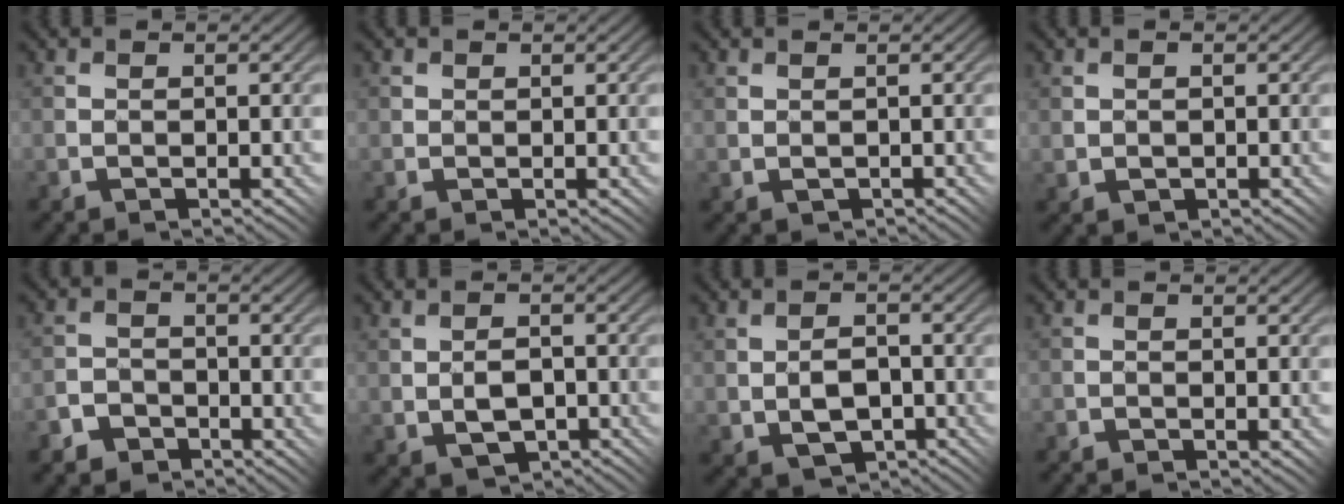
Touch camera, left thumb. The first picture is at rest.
{"total": 1.3, "force": [0.8, 1.1, 0.0], "torque": [-0.006, 0.002, 0.014]}
{"total": 0.8, "force": [0.2, 0.6, 0.5], "torque": [-0.015, -0.005, 0.006]}
{"total": 1.6, "force": [0.2, 1.2, 0.9], "torque": [-0.021, -0.004, 0.008]}
{"total": 3.4, "force": [-2.8, 2.0, 0.4], "torque": [0.005, 0.010, -0.058]}
{"total": 4.1, "force": [-0.9, 2.5, 3.1], "torque": [-0.063, -0.002, -0.015]}
{"total": 4.9, "force": [-1.2, 3.2, 3.6], "torque": [-0.075, -0.003, -0.019]}
{"total": 0.8, "force": [-0.7, -0.1, -0.5], "torque": [0.011, 0.002, -0.015]}